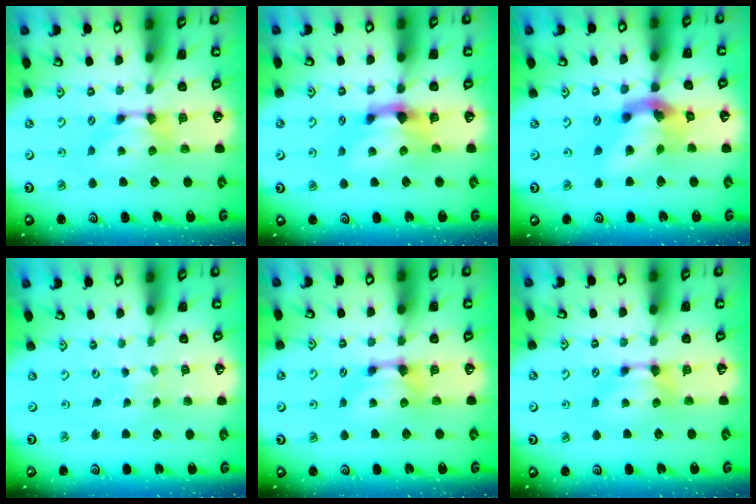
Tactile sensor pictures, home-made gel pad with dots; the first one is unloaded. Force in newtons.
{"total": 2.4, "press": 1.6, "slide": 1.7}
{"total": 8.4, "press": 7.9, "slide": 2.7}
{"total": 7.0, "press": 7.0, "slide": 0.5}
{"total": 0.6, "press": 0.4, "slide": 0.5}
{"total": 0.0}